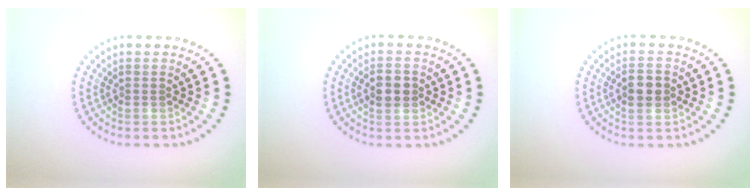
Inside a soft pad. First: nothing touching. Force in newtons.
{"total": 2.9, "press": 2.9, "slide": 0.1}
{"total": 2.2, "press": 2.2, "slide": 0.1}